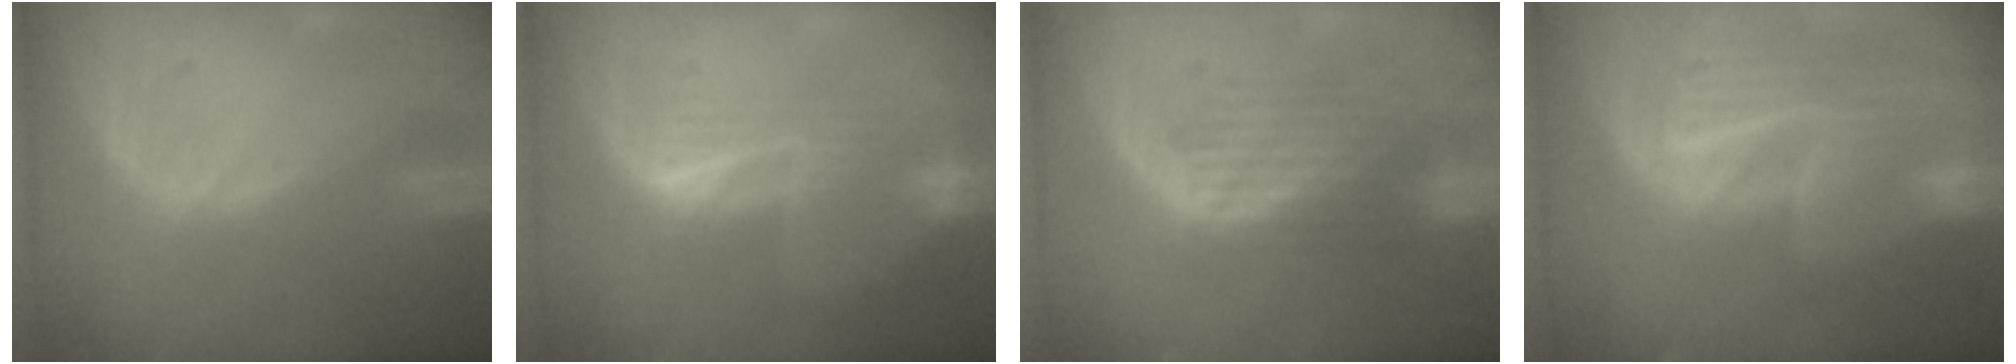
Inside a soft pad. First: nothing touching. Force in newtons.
{"total": 6.8, "press": 6.4, "slide": 2.3}
{"total": 5.9, "press": 5.9, "slide": 0.4}
{"total": 9.9, "press": 8.5, "slide": 5.0}